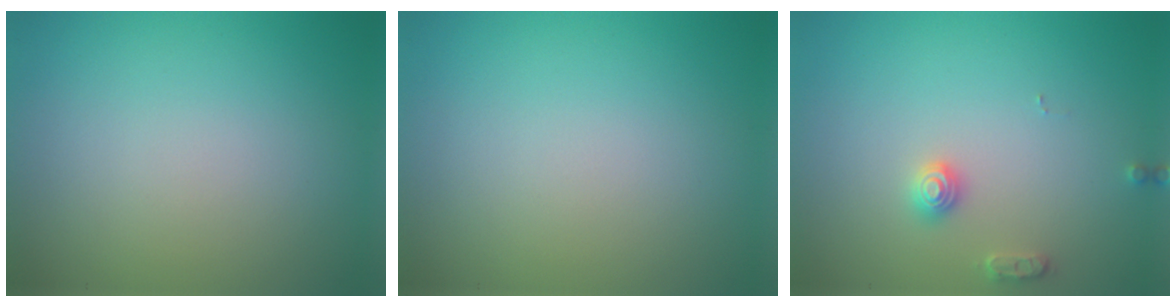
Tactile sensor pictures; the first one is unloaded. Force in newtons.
{"total": 0.0}
{"total": 1.7, "press": 1.7, "slide": 0.3}